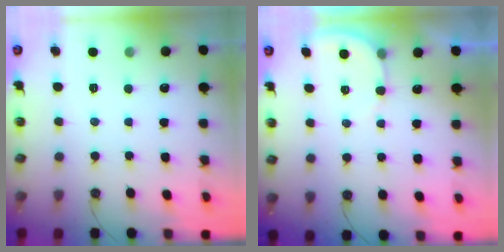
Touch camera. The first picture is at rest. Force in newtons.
{"total": 3.3, "press": 3.3, "slide": 0.2}